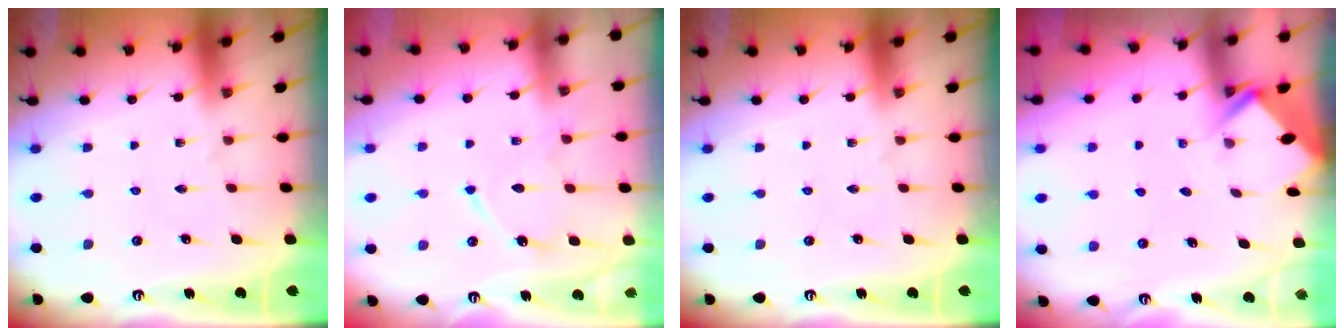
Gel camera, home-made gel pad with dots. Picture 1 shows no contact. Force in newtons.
{"total": 10.3, "press": 10.2, "slide": 0.9}
{"total": 0.0}
{"total": 2.6, "press": 2.6, "slide": 0.2}